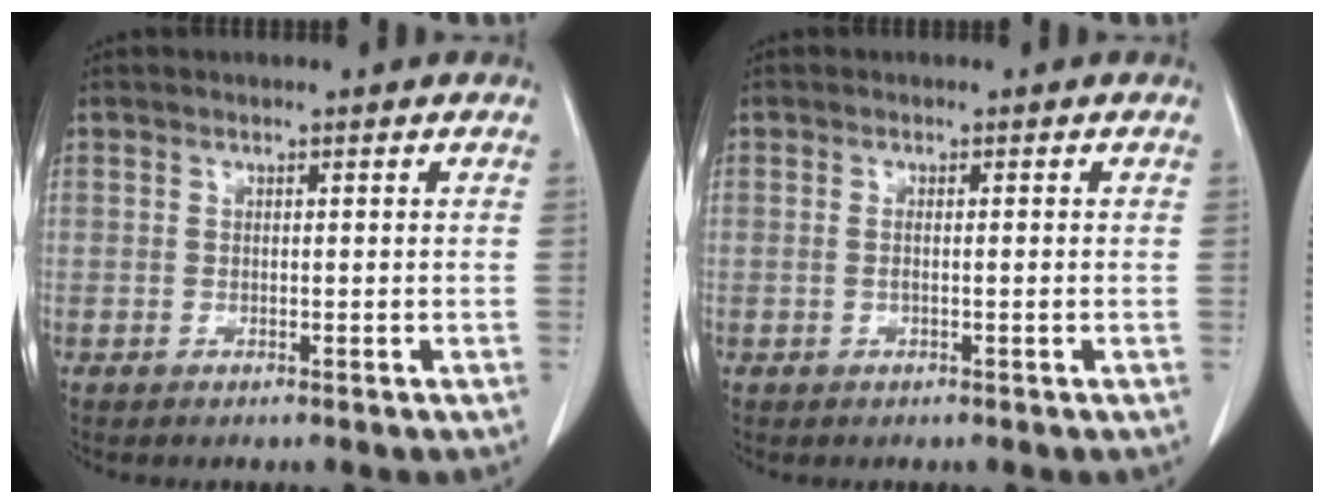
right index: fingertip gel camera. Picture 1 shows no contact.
{"total": 1.2, "force": [-0.1, 0.2, 1.2], "torque": [-0.024, 0.001, 0.000]}